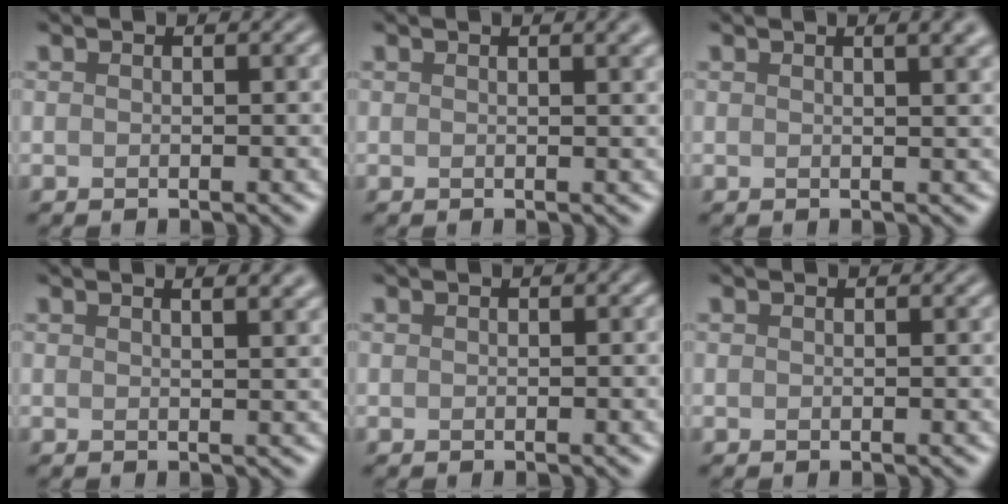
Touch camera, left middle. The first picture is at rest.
{"total": 3.0, "force": [1.5, 1.2, 2.3], "torque": [-0.010, 0.006, 0.004]}
{"total": 5.1, "force": [2.6, 2.3, 3.7], "torque": [-0.012, 0.030, -0.002]}
{"total": 4.4, "force": [2.6, 2.0, 3.0], "torque": [-0.004, 0.023, 0.000]}
{"total": 0.0}
{"total": 0.0}